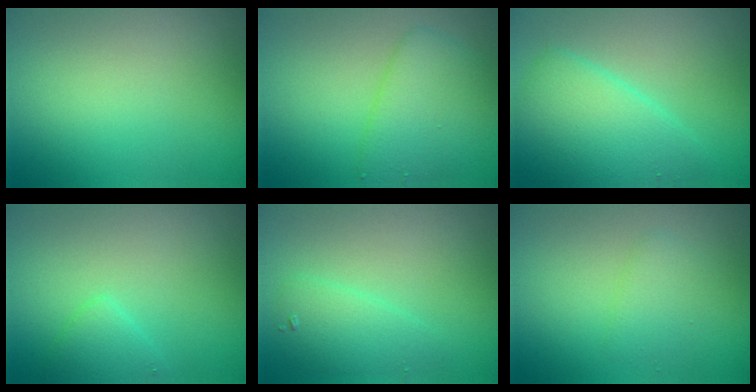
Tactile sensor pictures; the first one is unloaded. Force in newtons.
{"total": 4.4, "press": 4.3, "slide": 0.2}
{"total": 5.6, "press": 5.6, "slide": 0.1}
{"total": 1.7, "press": 1.7, "slide": 0.1}
{"total": 2.4, "press": 2.4, "slide": 0.1}
{"total": 1.8, "press": 1.8, "slide": 0.1}